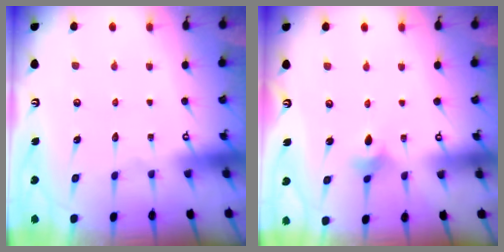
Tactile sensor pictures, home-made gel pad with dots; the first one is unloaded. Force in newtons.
{"total": 3.7, "press": 3.6, "slide": 0.9}